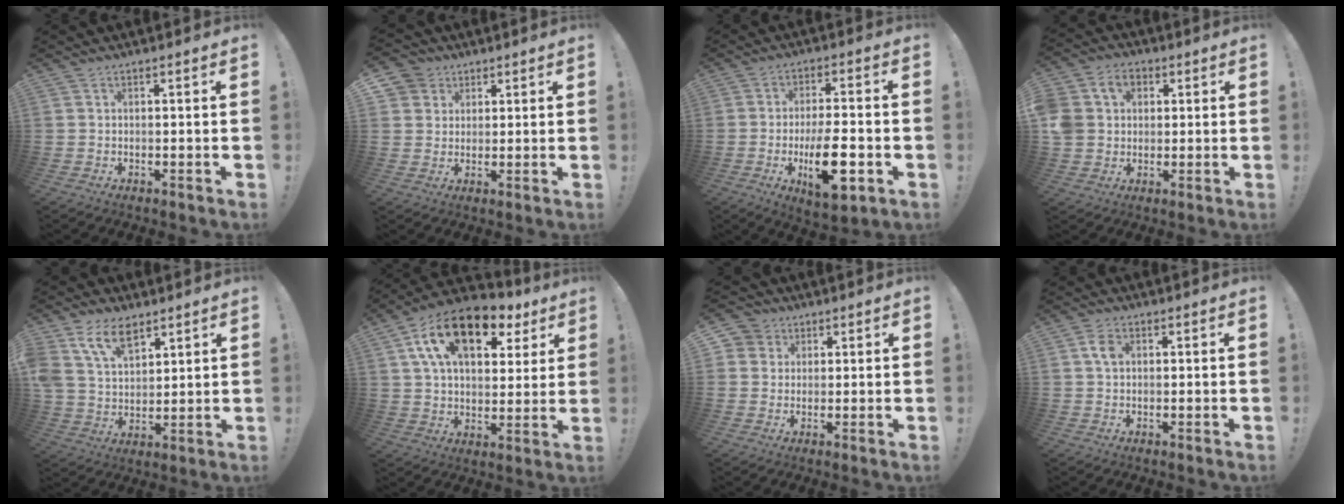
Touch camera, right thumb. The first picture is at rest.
{"total": 5.6, "force": [2.4, 5.0, 0.7], "torque": [-0.012, -0.016, 0.048]}
{"total": 14.4, "force": [-4.4, 5.2, 12.6], "torque": [-0.213, 0.006, -0.070]}
{"total": 9.9, "force": [2.3, 8.3, 5.0], "torque": [-0.105, -0.001, 0.047]}
{"total": 12.5, "force": [7.8, 7.2, 6.6], "torque": [-0.142, -0.031, 0.150]}
{"total": 18.2, "force": [9.1, 9.8, 12.4], "torque": [-0.207, -0.040, 0.161]}
{"total": 4.7, "force": [1.4, 4.4, 0.9], "torque": [-0.017, -0.003, 0.029]}
{"total": 3.5, "force": [0.9, 2.3, 2.5], "torque": [-0.038, 0.001, 0.013]}